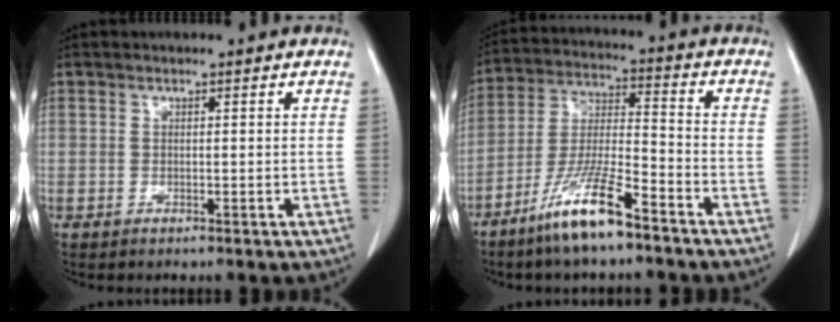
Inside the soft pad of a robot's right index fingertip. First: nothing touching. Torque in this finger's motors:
{"motor_torque": [1.18, -0.96, 0.68, 0.08]}